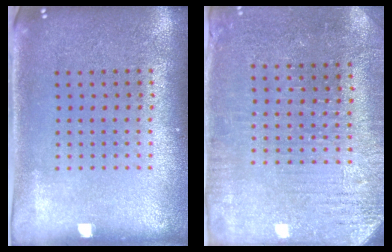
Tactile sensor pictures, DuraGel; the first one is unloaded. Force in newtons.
{"total": 2.9, "press": 2.8, "slide": 0.7}